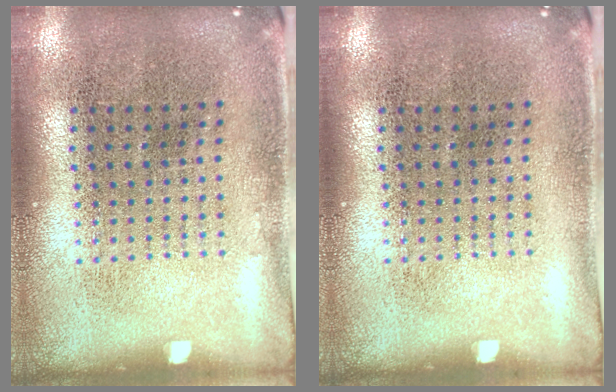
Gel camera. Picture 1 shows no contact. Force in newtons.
{"total": 0.0}